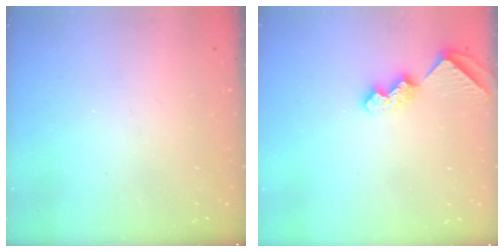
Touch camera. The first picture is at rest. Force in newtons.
{"total": 8.0, "press": 8.0, "slide": 0.8}